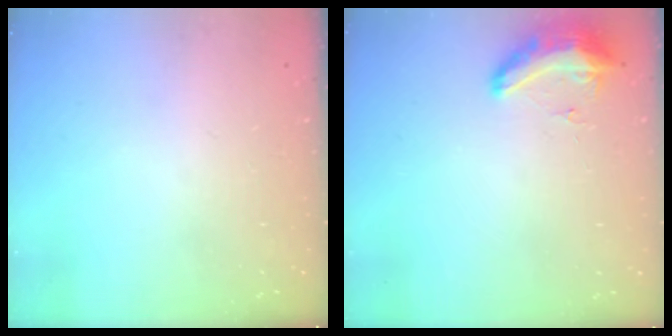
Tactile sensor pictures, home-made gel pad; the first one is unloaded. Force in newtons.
{"total": 9.1, "press": 8.9, "slide": 1.9}